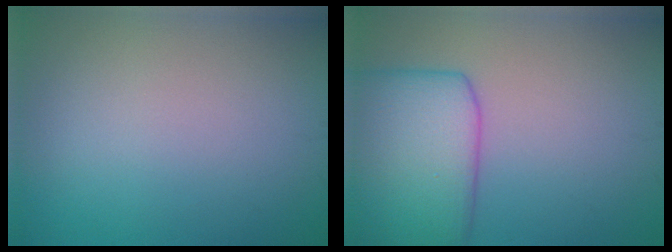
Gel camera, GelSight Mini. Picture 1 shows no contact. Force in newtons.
{"total": 7.8, "press": 7.8, "slide": 0.3}